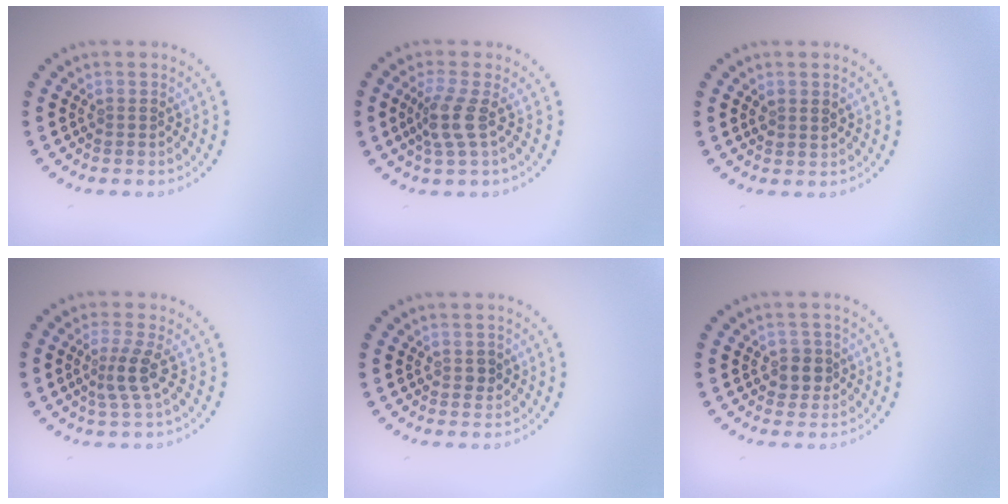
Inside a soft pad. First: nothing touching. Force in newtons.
{"total": 2.5, "press": 1.9, "slide": 1.7}
{"total": 1.1, "press": 1.0, "slide": 0.4}
{"total": 2.5, "press": 1.8, "slide": 1.7}
{"total": 0.9, "press": 0.9, "slide": 0.2}
{"total": 1.8, "press": 1.6, "slide": 0.9}